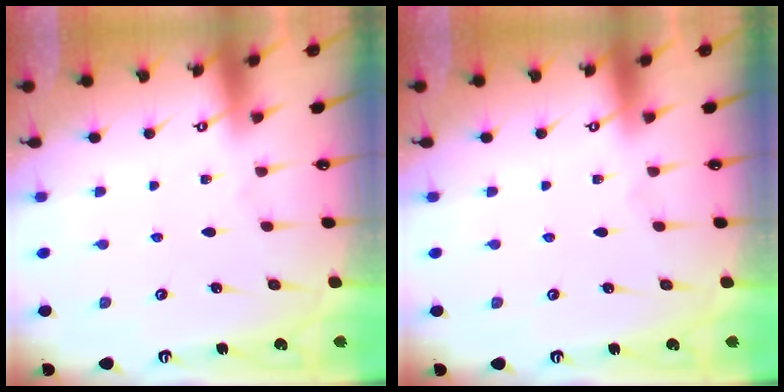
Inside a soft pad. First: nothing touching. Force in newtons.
{"total": 0.0}